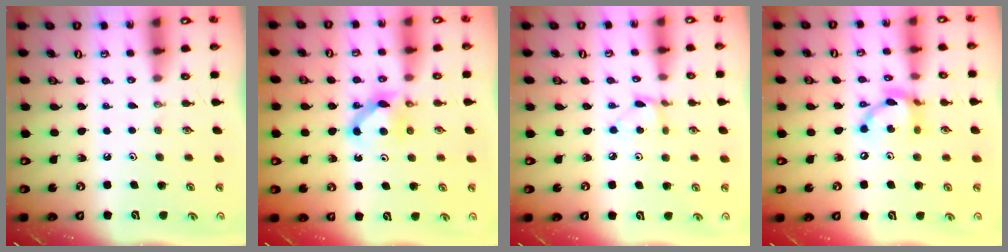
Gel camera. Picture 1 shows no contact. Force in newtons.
{"total": 7.0, "press": 7.0, "slide": 0.7}
{"total": 3.5, "press": 3.5, "slide": 0.4}
{"total": 11.6, "press": 11.6, "slide": 0.9}